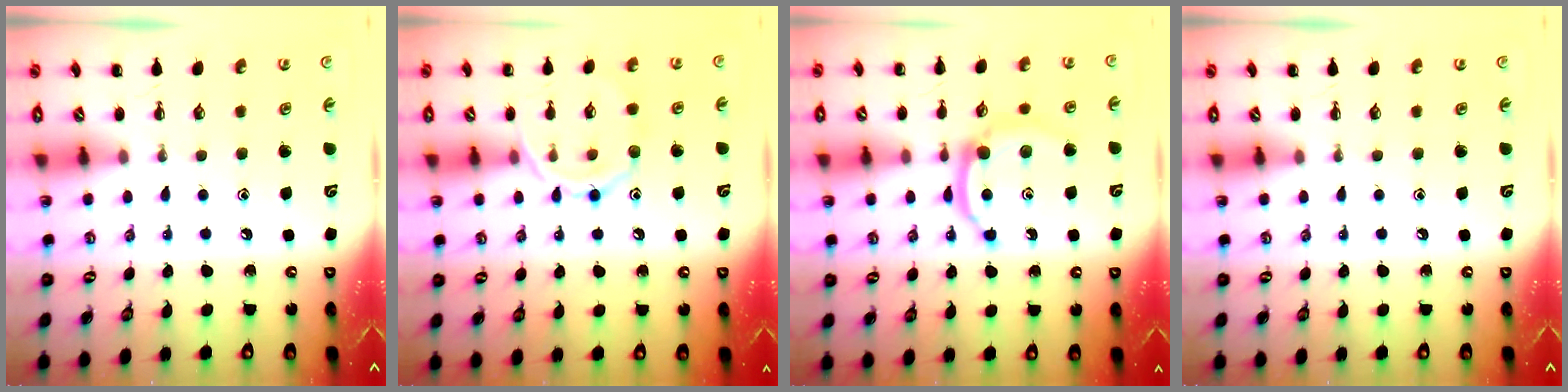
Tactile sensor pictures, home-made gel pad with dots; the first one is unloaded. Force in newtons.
{"total": 10.7, "press": 10.6, "slide": 0.6}
{"total": 7.9, "press": 7.8, "slide": 0.9}
{"total": 0.0}